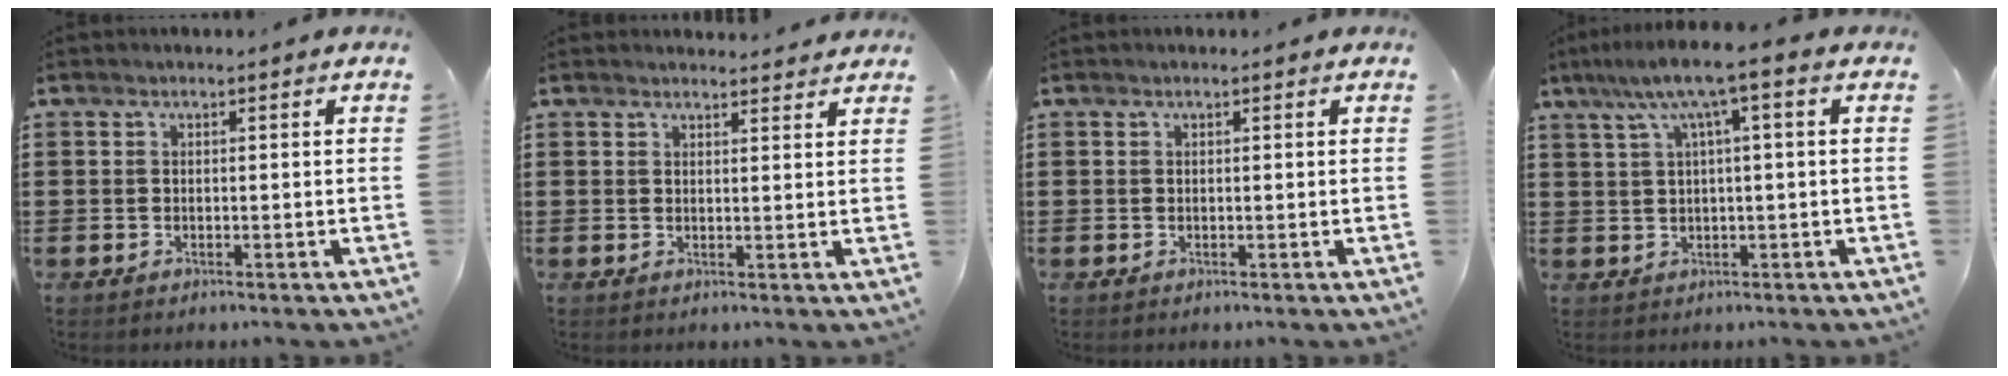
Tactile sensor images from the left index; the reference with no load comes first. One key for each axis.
{"total": 1.9, "fx": 1.9, "fy": 0.2, "fz": 0.2, "tx": 0.001, "ty": -0.004, "tz": 0.036}
{"total": 0.0}
{"total": 6.6, "fx": 1.9, "fy": 0.5, "fz": 6.3, "tx": -0.125, "ty": 0.005, "tz": 0.027}